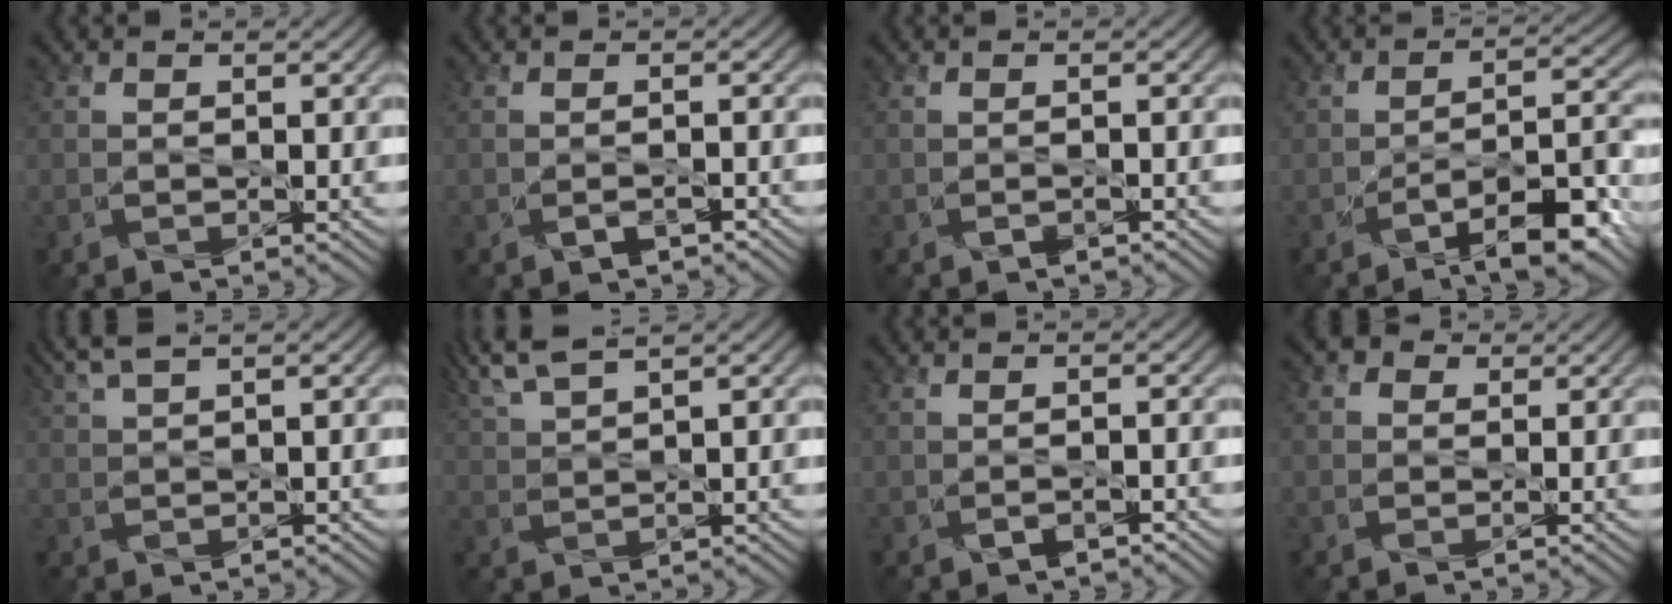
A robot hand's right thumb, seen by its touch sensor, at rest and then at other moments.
{"total": 1.3, "force": [-0.8, 0.5, 0.9], "torque": [-0.019, -0.003, -0.011]}
{"total": 0.6, "force": [-0.5, 0.2, 0.4], "torque": [-0.007, -0.001, -0.009]}
{"total": 9.3, "force": [-5.9, 2.8, 6.5], "torque": [-0.091, 0.006, -0.102]}
{"total": 4.3, "force": [2.8, 0.7, 3.1], "torque": [-0.069, 0.021, 0.053]}
{"total": 6.0, "force": [4.4, 1.1, 3.9], "torque": [-0.088, 0.024, 0.083]}
{"total": 1.0, "force": [-0.6, 0.4, 0.6], "torque": [-0.013, -0.003, -0.010]}
{"total": 1.9, "force": [0.3, 1.8, 0.7], "torque": [-0.006, 0.002, -0.005]}